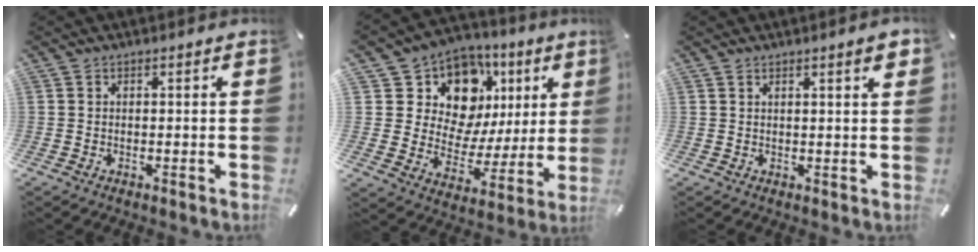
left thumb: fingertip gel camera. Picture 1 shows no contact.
{"total": 13.0, "force": [7.2, 9.9, 4.3], "torque": [-0.067, -0.071, 0.130]}
{"total": 2.7, "force": [1.6, 0.2, 2.2], "torque": [-0.038, -0.001, 0.024]}